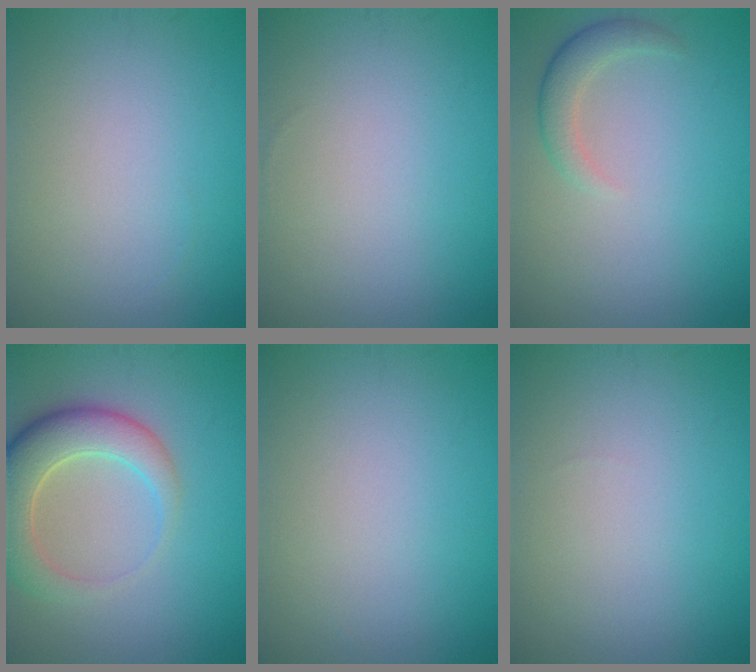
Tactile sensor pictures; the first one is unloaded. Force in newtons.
{"total": 0.0}
{"total": 2.3, "press": 2.3, "slide": 0.3}
{"total": 6.0, "press": 6.0, "slide": 0.5}
{"total": 0.0}
{"total": 0.0}